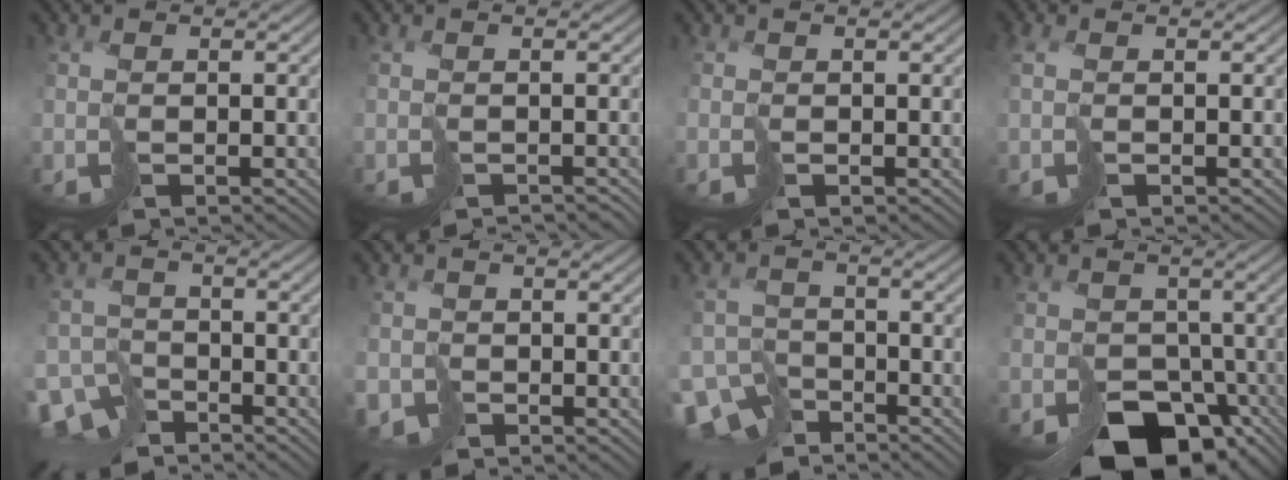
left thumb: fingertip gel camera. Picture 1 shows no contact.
{"total": 1.6, "force": [-1.4, 0.8, 0.5], "torque": [0.000, -0.009, -0.023]}
{"total": 0.5, "force": [-0.3, 0.1, -0.4], "torque": [0.013, -0.002, -0.006]}
{"total": 1.4, "force": [-0.3, 1.0, 0.9], "torque": [-0.030, -0.002, -0.008]}
{"total": 6.3, "force": [-5.5, 2.8, 1.3], "torque": [-0.017, -0.019, -0.107]}
{"total": 2.3, "force": [-1.8, 1.4, -0.3], "torque": [0.017, -0.007, -0.040]}
{"total": 7.4, "force": [-6.3, 3.6, 1.6], "torque": [-0.024, -0.018, -0.118]}
{"total": 11.4, "force": [-7.1, 7.9, 4.2], "torque": [-0.050, -0.041, -0.094]}